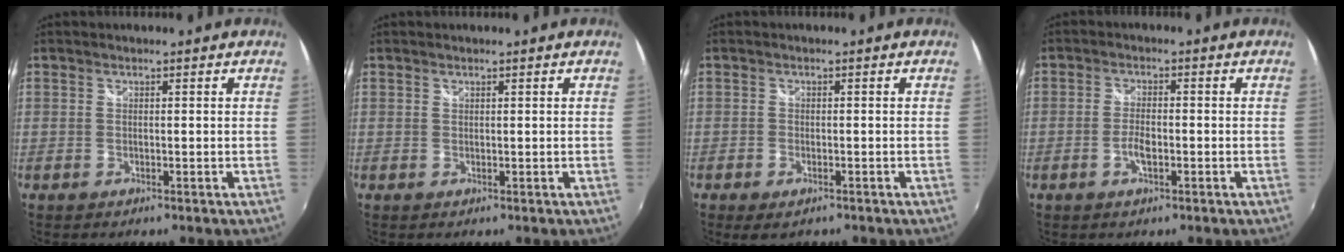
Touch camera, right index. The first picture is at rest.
{"total": 0.0}
{"total": 2.9, "force": [-2.0, 1.5, 1.5], "torque": [-0.033, -0.013, -0.032]}
{"total": 3.4, "force": [-1.3, 1.4, 2.8], "torque": [-0.060, -0.001, -0.026]}